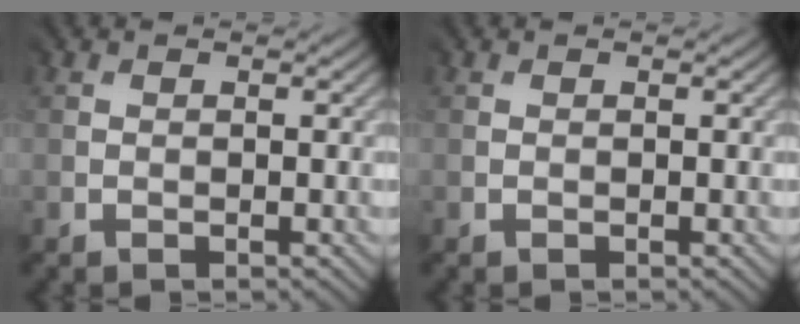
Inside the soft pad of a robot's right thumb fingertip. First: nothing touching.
{"total": 0.0}